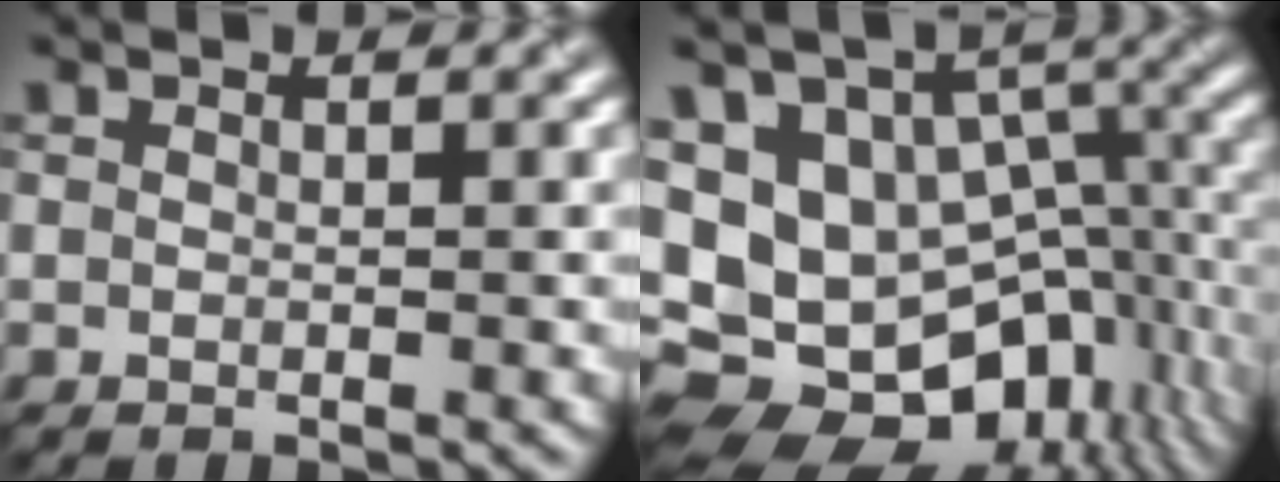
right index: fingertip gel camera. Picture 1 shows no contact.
{"total": 15.1, "force": [-3.7, 11.0, 9.7], "torque": [-0.170, -0.003, -0.018]}